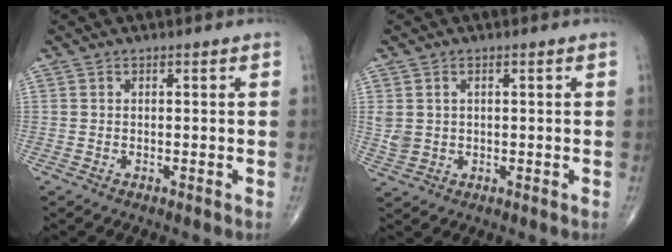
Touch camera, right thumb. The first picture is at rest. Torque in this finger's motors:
{"motor_torque": [-0.15, 0.06, 0.15, 0.40, 0.07]}